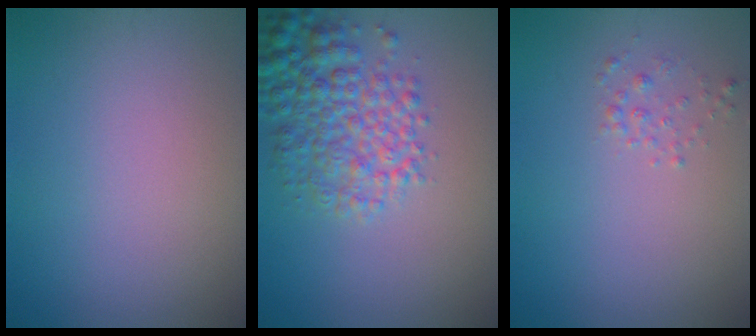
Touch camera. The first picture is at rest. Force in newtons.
{"total": 5.3, "press": 5.3, "slide": 0.2}
{"total": 1.0, "press": 1.0, "slide": 0.1}